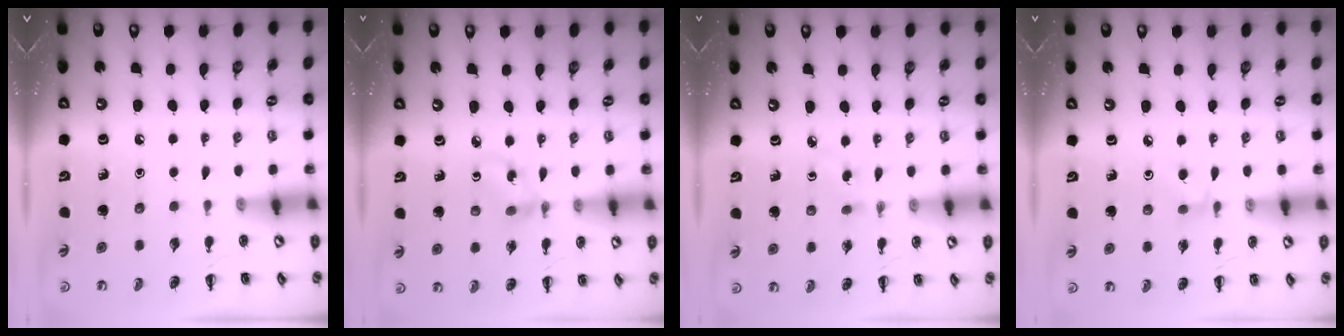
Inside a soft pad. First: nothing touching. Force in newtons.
{"total": 2.9, "press": 2.8, "slide": 0.9}
{"total": 3.0, "press": 2.8, "slide": 1.1}
{"total": 2.9, "press": 2.6, "slide": 1.2}